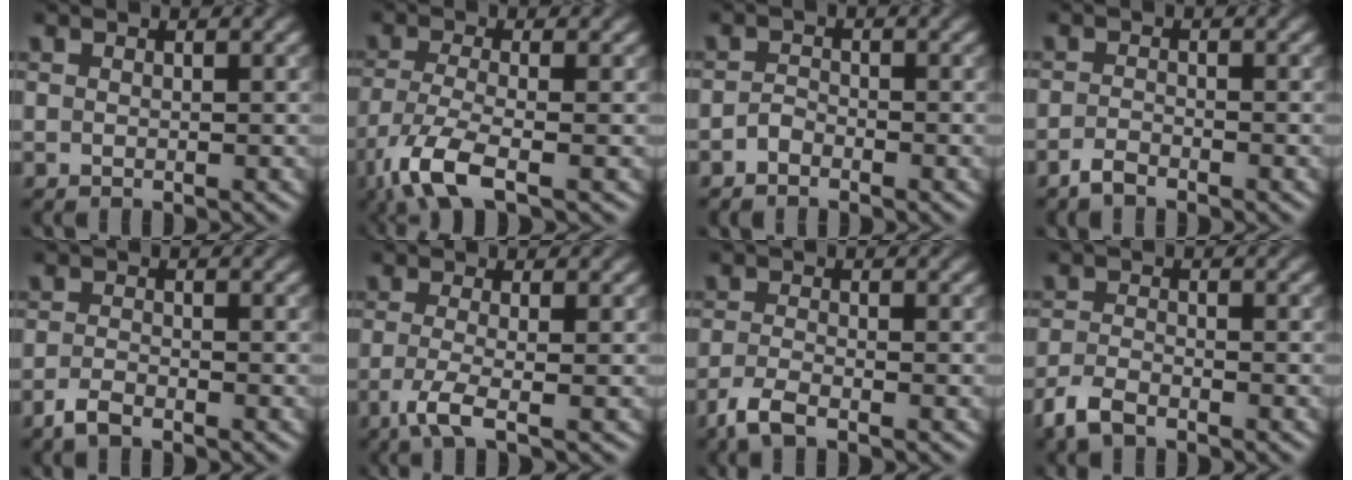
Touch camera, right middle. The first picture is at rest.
{"total": 5.7, "force": [-3.5, 1.5, 4.2], "torque": [-0.100, -0.016, -0.076]}
{"total": 1.1, "force": [-1.0, 0.5, 0.3], "torque": [-0.009, 0.002, -0.022]}
{"total": 1.4, "force": [-1.3, 0.2, 0.5], "torque": [-0.014, 0.000, -0.030]}
{"total": 1.7, "force": [-1.5, 0.4, 0.8], "torque": [-0.024, -0.003, -0.035]}
{"total": 3.4, "force": [-1.6, 0.8, 2.9], "torque": [-0.059, -0.009, -0.040]}
{"total": 2.7, "force": [-2.1, 0.6, 1.6], "torque": [-0.042, -0.008, -0.050]}
{"total": 2.7, "force": [-2.3, 0.8, 1.2], "torque": [-0.032, -0.007, -0.055]}